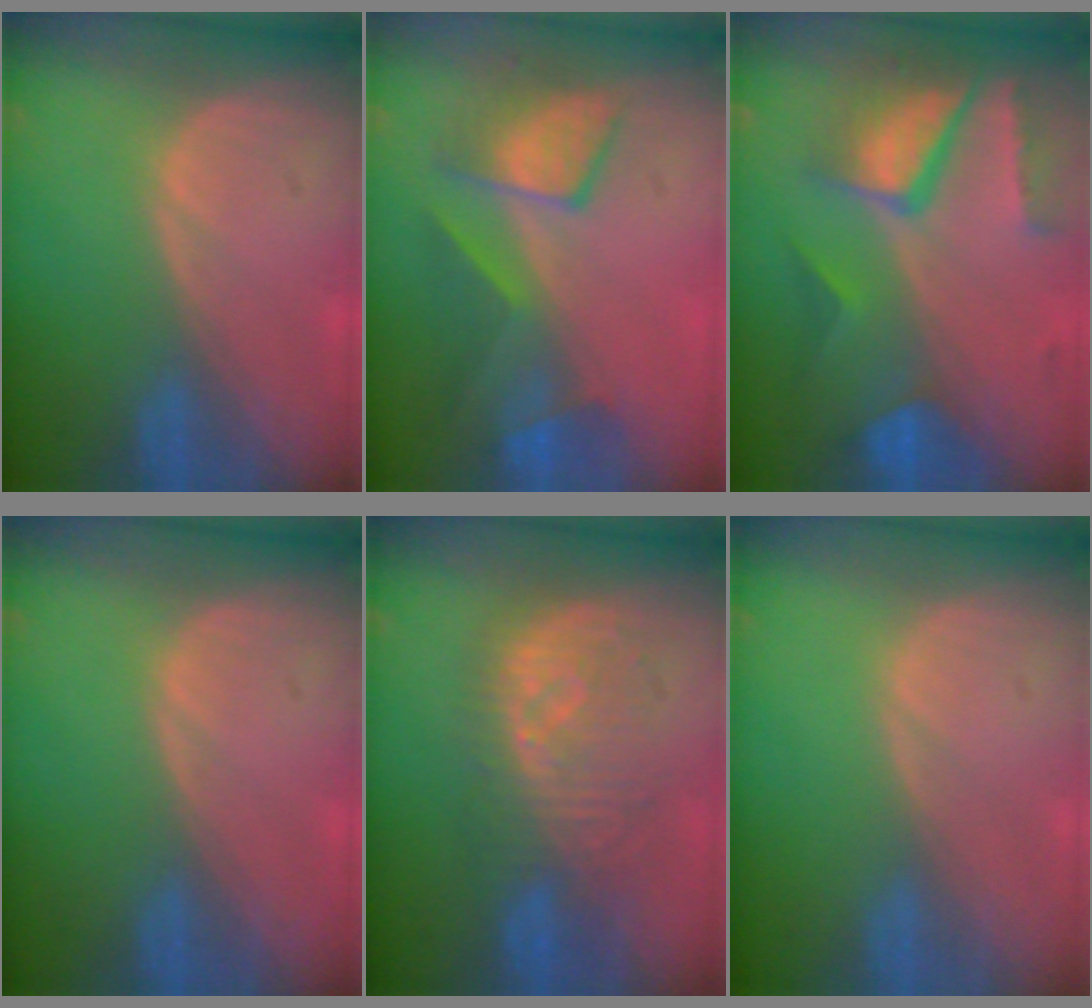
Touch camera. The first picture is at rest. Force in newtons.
{"total": 7.6, "press": 7.5, "slide": 1.1}
{"total": 10.4, "press": 8.8, "slide": 5.6}
{"total": 0.0}
{"total": 8.4, "press": 8.4, "slide": 1.0}
{"total": 0.0}